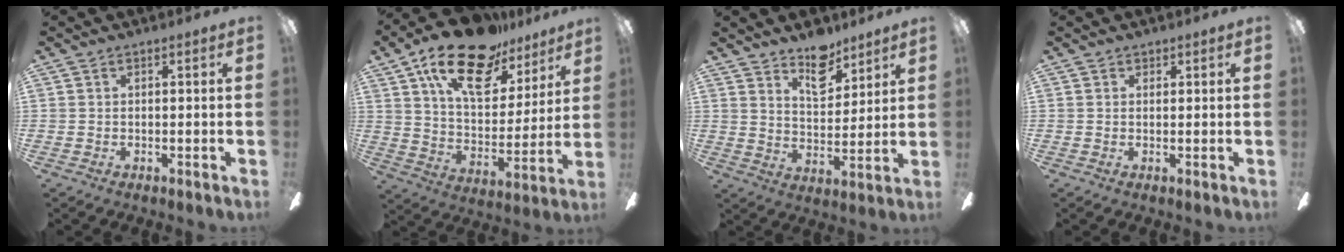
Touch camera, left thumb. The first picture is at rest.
{"total": 22.4, "force": [14.4, 10.7, 13.4], "torque": [-0.222, -0.074, 0.250]}
{"total": 10.3, "force": [7.7, 5.0, 4.5], "torque": [-0.055, -0.045, 0.137]}
{"total": 1.0, "force": [0.8, 0.6, 0.0], "torque": [0.007, -0.002, 0.013]}